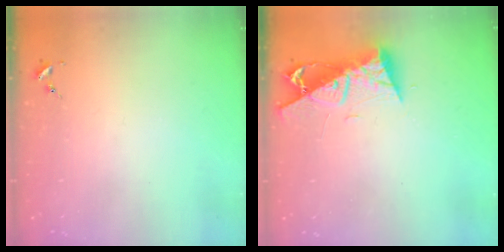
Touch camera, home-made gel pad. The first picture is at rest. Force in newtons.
{"total": 9.4, "press": 9.3, "slide": 1.3}